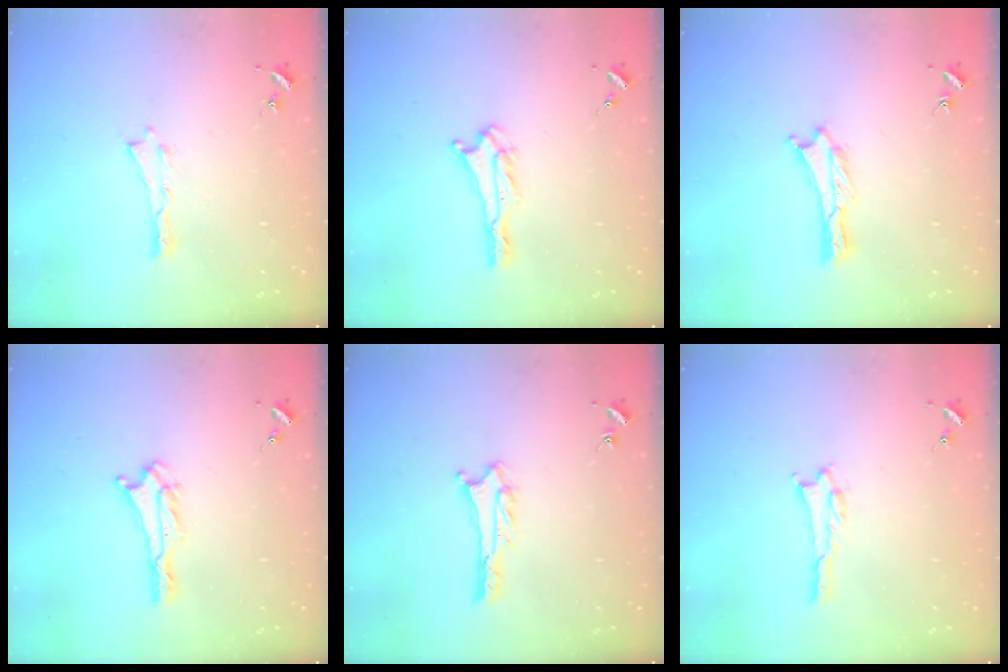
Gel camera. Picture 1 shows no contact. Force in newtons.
{"total": 0.6, "press": 0.6, "slide": 0.1}
{"total": 0.0}
{"total": 0.6, "press": 0.6, "slide": 0.1}
{"total": 2.7, "press": 2.7, "slide": 0.2}
{"total": 0.5, "press": 0.5, "slide": 0.1}